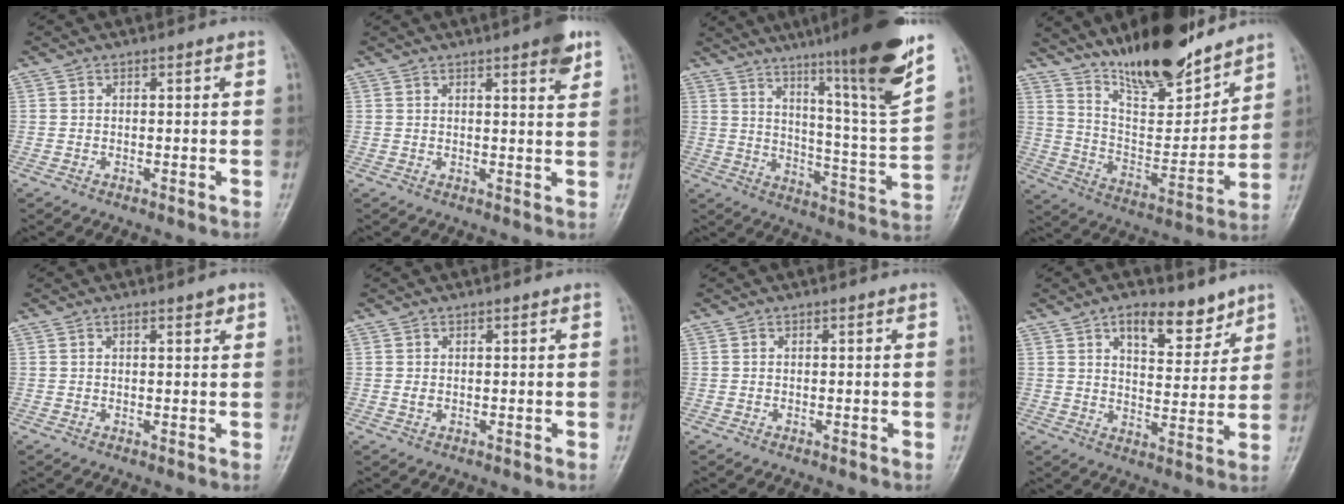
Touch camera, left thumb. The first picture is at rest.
{"total": 5.2, "force": [3.1, 1.1, 4.1], "torque": [-0.046, -0.013, 0.036]}
{"total": 22.3, "force": [14.8, 0.8, 16.6], "torque": [-0.224, -0.072, 0.224]}
{"total": 18.5, "force": [14.9, 5.2, 9.7], "torque": [-0.116, -0.097, 0.261]}
{"total": 1.7, "force": [1.1, 0.5, 1.2], "torque": [-0.014, -0.005, 0.014]}
{"total": 1.1, "force": [0.5, 0.6, 0.8], "torque": [-0.010, -0.001, 0.011]}
{"total": 0.0}
{"total": 9.7, "force": [6.4, 4.5, 5.7], "torque": [-0.057, -0.041, 0.102]}